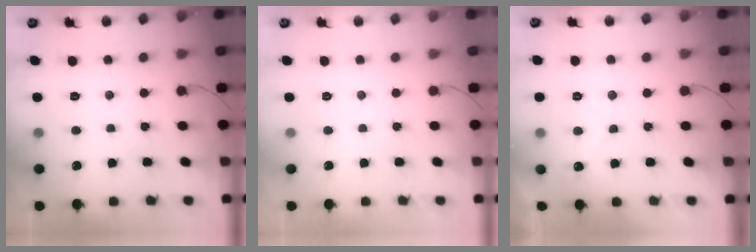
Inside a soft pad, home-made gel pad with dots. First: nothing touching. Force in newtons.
{"total": 0.0}
{"total": 3.0, "press": 3.0, "slide": 0.1}